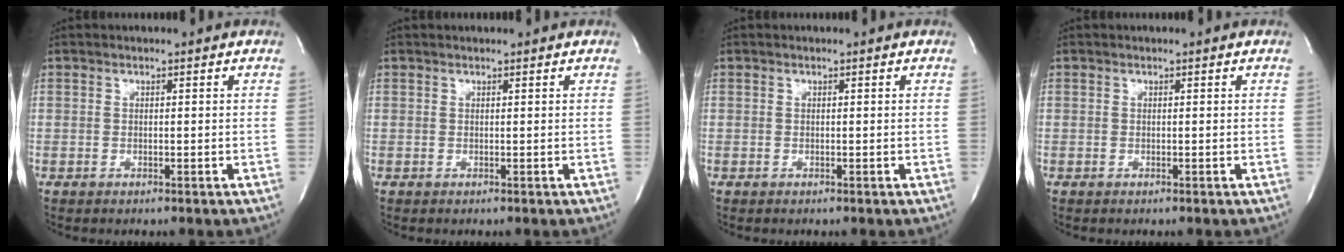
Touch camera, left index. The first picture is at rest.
{"total": 0.9, "force": [0.9, 0.1, 0.3], "torque": [-0.006, 0.010, 0.014]}
{"total": 0.0}
{"total": 0.0}